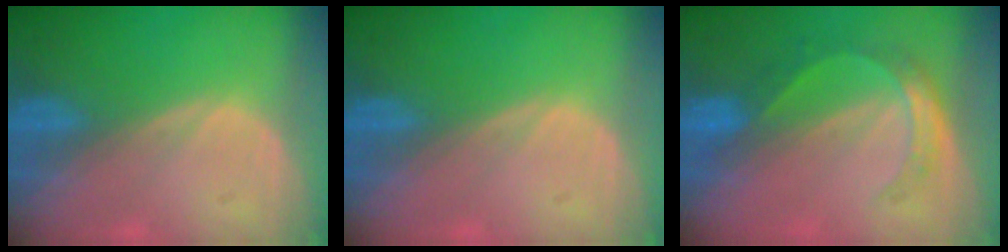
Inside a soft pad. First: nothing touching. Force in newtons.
{"total": 0.0}
{"total": 5.5, "press": 4.8, "slide": 2.8}